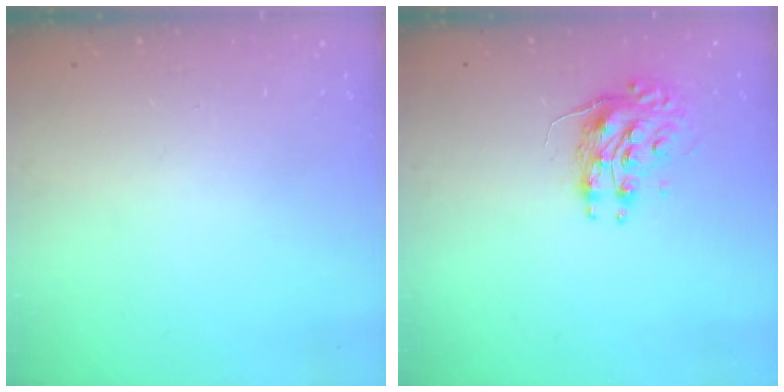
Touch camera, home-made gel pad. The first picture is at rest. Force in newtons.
{"total": 8.2, "press": 8.2, "slide": 0.3}